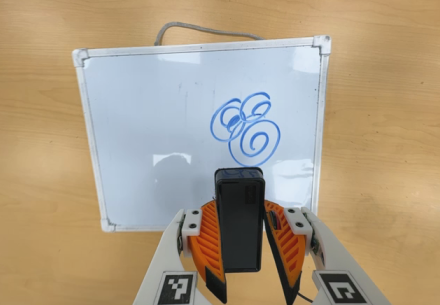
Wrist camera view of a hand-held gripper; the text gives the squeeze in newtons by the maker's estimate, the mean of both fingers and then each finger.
{"total": 6.2, "left": 5.8, "right": 6.6}